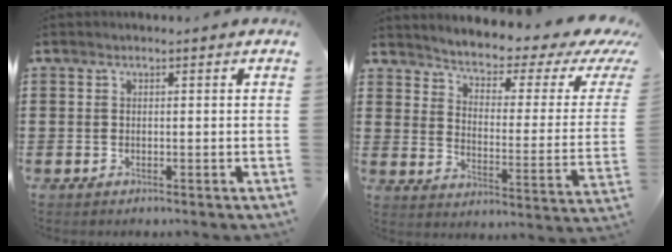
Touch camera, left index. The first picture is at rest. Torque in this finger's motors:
{"motor_torque": [2.14, 0.00, 0.71, 0.10]}